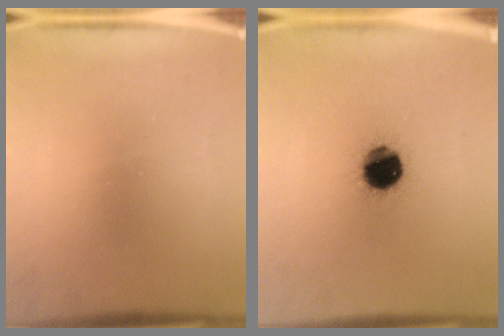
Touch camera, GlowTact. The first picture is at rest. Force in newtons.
{"total": 13.5}